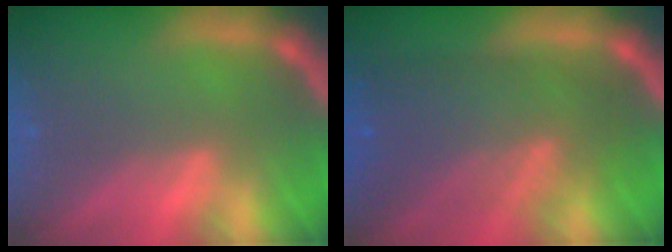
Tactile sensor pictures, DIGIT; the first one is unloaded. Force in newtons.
{"total": 8.6}